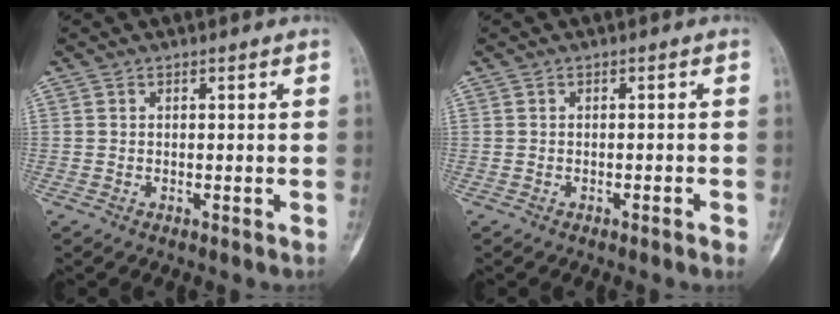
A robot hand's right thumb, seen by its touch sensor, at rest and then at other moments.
{"total": 1.2, "force": [-0.8, 0.1, 1.0], "torque": [-0.024, 0.003, -0.010]}